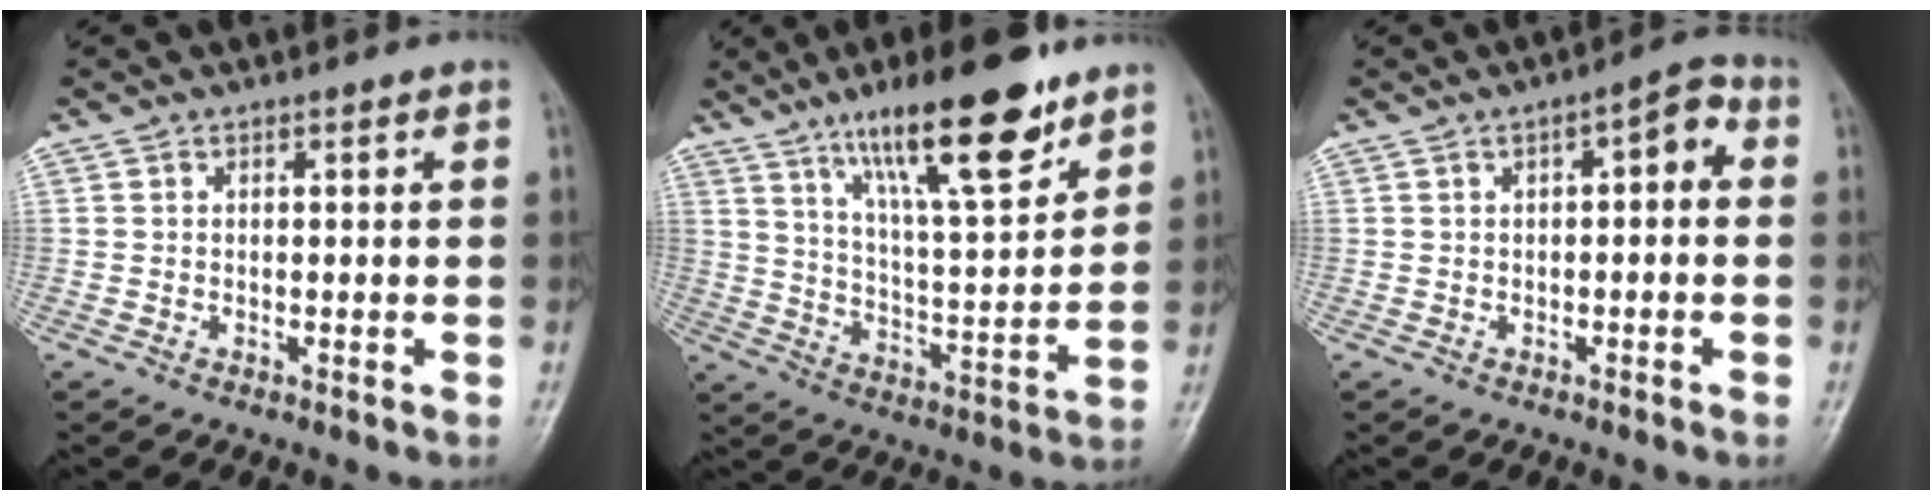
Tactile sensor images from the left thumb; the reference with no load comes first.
{"total": 18.6, "force": [11.9, 4.5, 13.6], "torque": [-0.194, -0.060, 0.202]}
{"total": 4.7, "force": [0.6, 2.1, 4.2], "torque": [-0.045, 0.021, -0.004]}